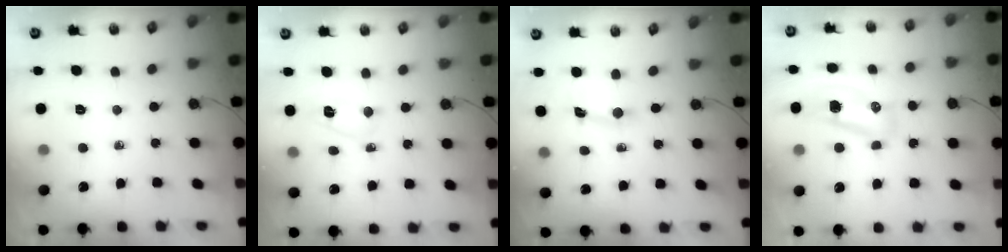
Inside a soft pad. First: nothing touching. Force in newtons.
{"total": 3.4, "press": 3.4, "slide": 0.3}
{"total": 2.0, "press": 2.0, "slide": 0.2}
{"total": 9.4, "press": 9.1, "slide": 2.2}